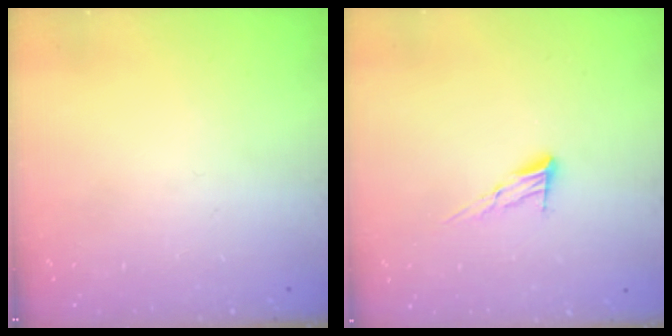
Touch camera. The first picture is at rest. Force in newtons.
{"total": 7.2, "press": 7.2, "slide": 0.4}